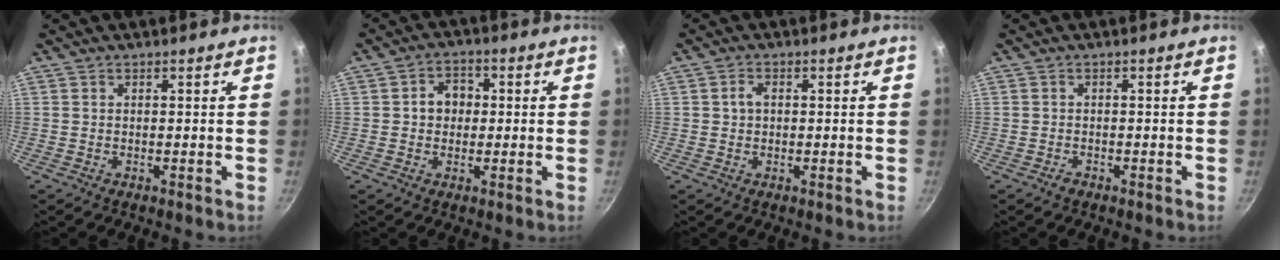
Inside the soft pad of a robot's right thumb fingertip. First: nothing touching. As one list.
[{"total": 5.0, "force": [0.2, 4.1, 2.8], "torque": [-0.022, 0.015, -0.006]}, {"total": 2.1, "force": [0.2, 1.6, 1.4], "torque": [-0.020, 0.006, 0.003]}, {"total": 0.9, "force": [-0.7, 0.5, 0.3], "torque": [-0.006, 0.001, -0.015]}]